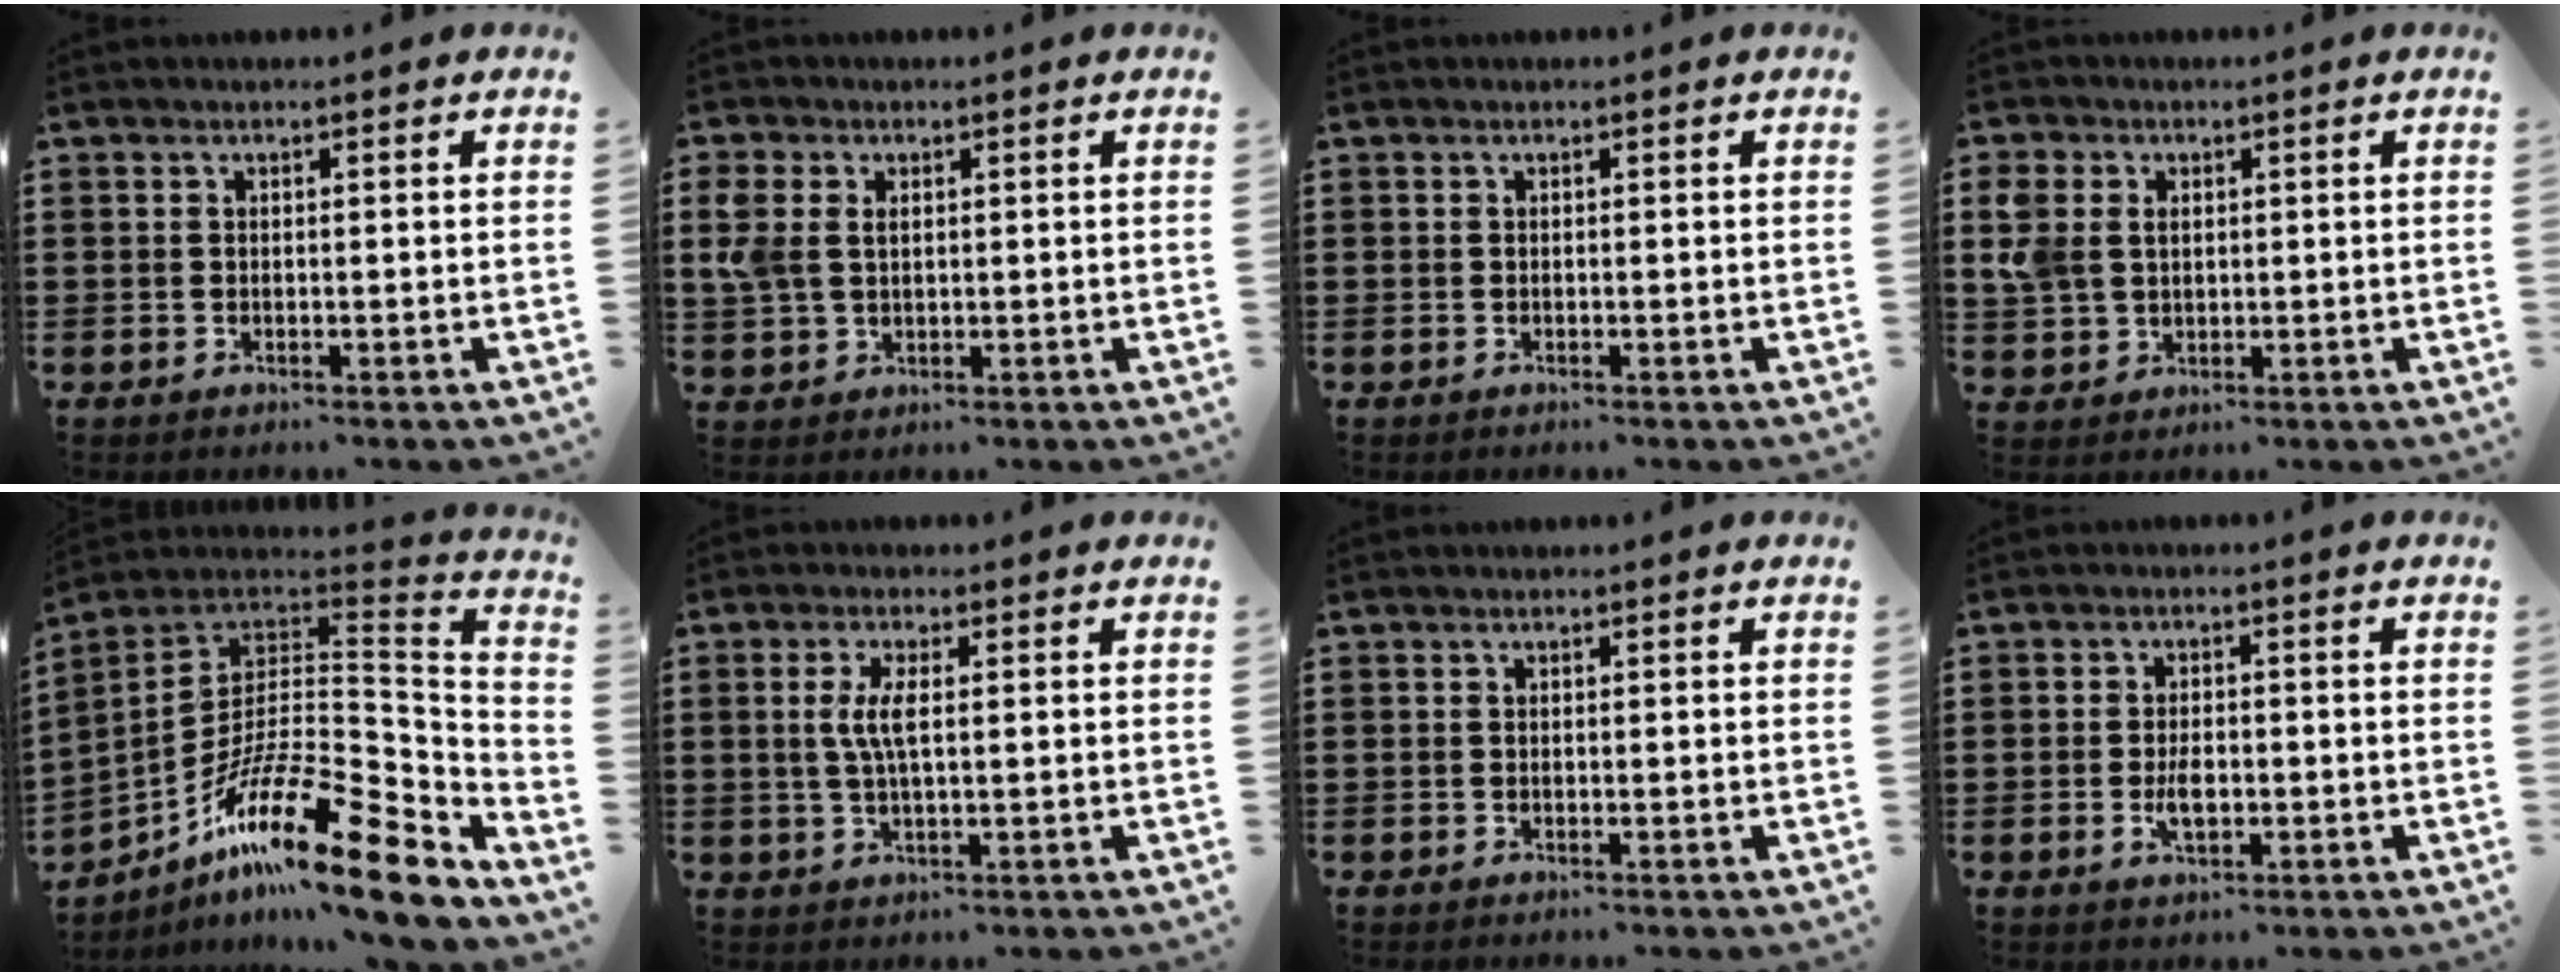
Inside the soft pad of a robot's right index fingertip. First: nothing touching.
{"total": 3.8, "force": [1.4, 2.6, 2.4], "torque": [-0.071, 0.005, 0.019]}
{"total": 0.0}
{"total": 4.7, "force": [1.3, 3.8, 2.4], "torque": [-0.074, 0.009, 0.020]}
{"total": 20.3, "force": [-13.1, 4.6, 14.8], "torque": [-0.254, 0.022, -0.236]}
{"total": 4.2, "force": [0.6, 1.0, 4.0], "torque": [-0.085, 0.001, 0.005]}
{"total": 0.0}
{"total": 3.3, "force": [-0.7, 1.6, 2.8], "torque": [-0.059, -0.002, -0.014]}